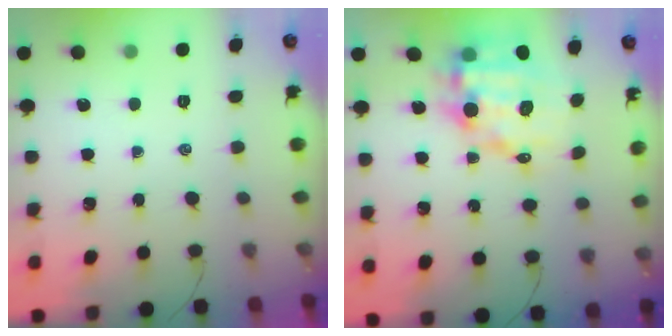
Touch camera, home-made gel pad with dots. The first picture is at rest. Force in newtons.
{"total": 12.0, "press": 11.6, "slide": 3.2}